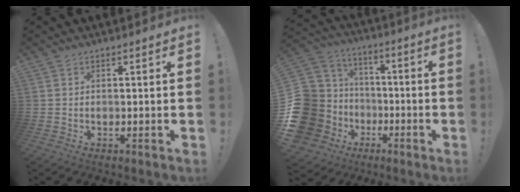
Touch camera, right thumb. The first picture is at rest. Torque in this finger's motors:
{"motor_torque": [0.53, 0.42, -0.41, -1.21, 0.00]}